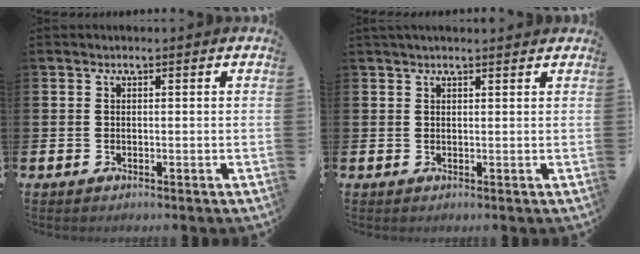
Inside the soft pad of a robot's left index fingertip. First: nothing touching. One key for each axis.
{"total": 1.2, "fx": 1.1, "fy": 0.0, "fz": 0.5, "tx": 0.001, "ty": -0.003, "tz": 0.018}